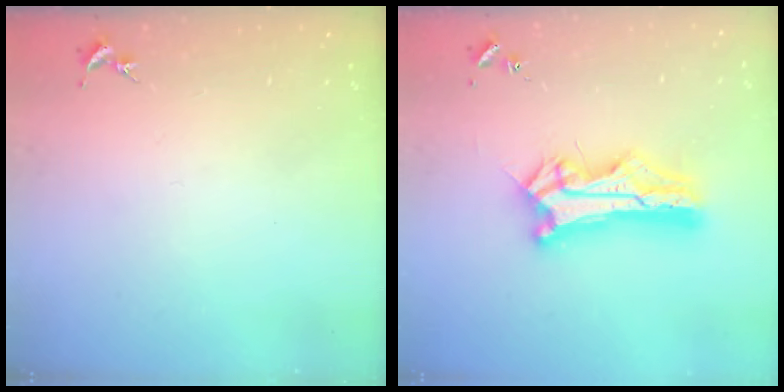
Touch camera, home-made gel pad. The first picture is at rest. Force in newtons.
{"total": 11.6, "press": 11.6, "slide": 1.0}